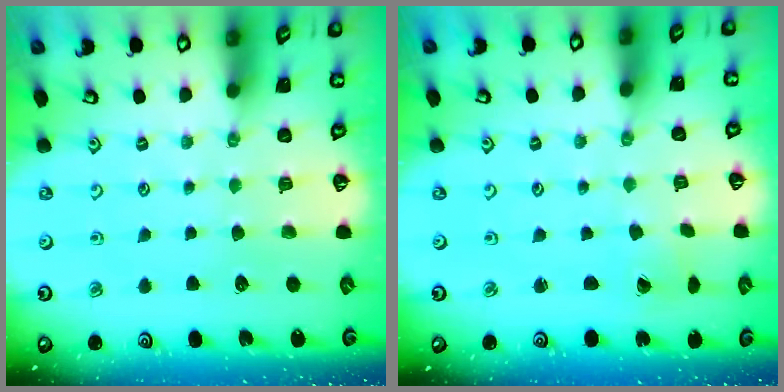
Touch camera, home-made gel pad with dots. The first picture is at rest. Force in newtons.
{"total": 1.0, "press": 1.0, "slide": 0.1}